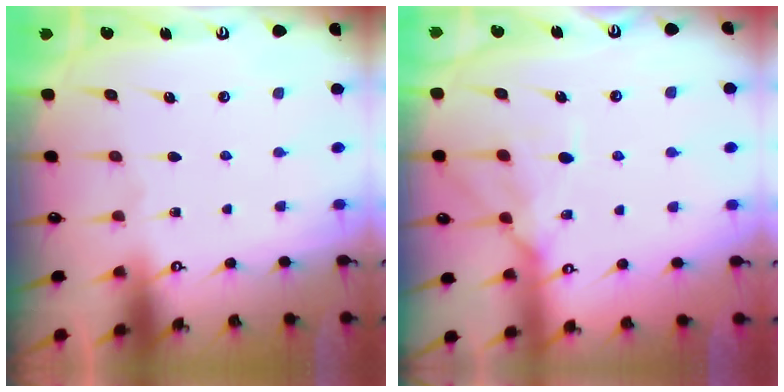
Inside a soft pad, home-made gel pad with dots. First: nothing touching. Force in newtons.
{"total": 12.9, "press": 12.9, "slide": 1.0}